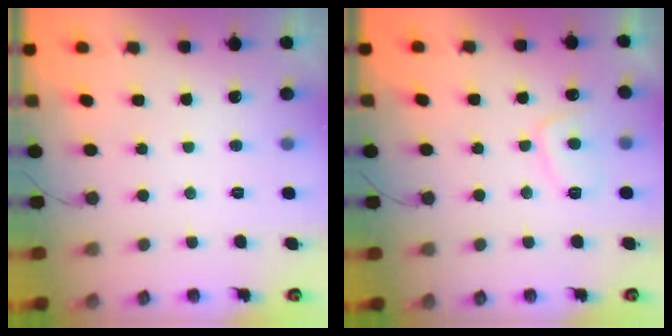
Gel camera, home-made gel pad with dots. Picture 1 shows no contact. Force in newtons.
{"total": 5.4, "press": 5.4, "slide": 0.8}